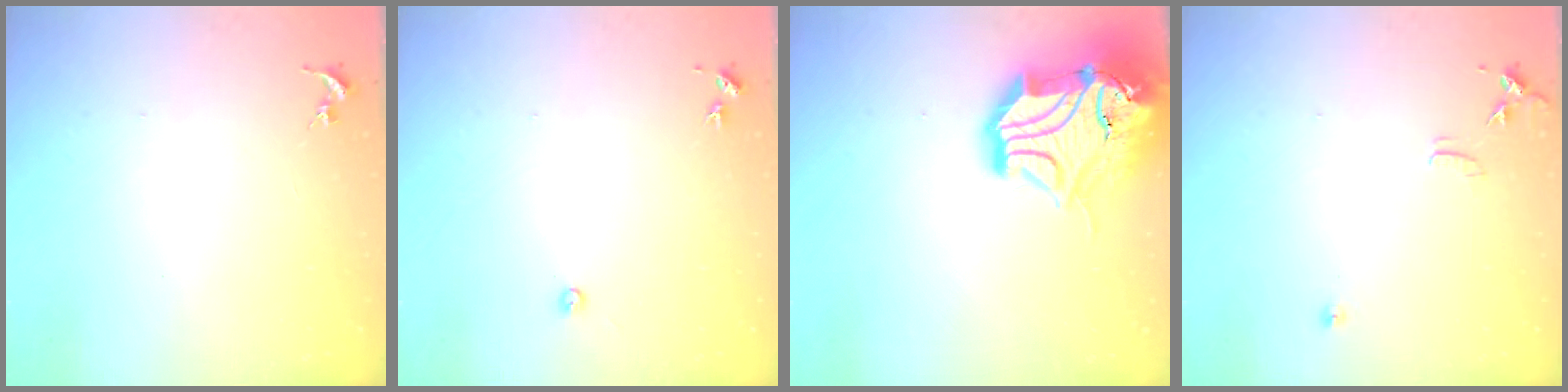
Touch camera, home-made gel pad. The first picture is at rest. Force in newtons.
{"total": 3.0, "press": 3.0, "slide": 0.4}
{"total": 21.9, "press": 21.7, "slide": 2.9}
{"total": 7.0, "press": 7.0, "slide": 0.6}